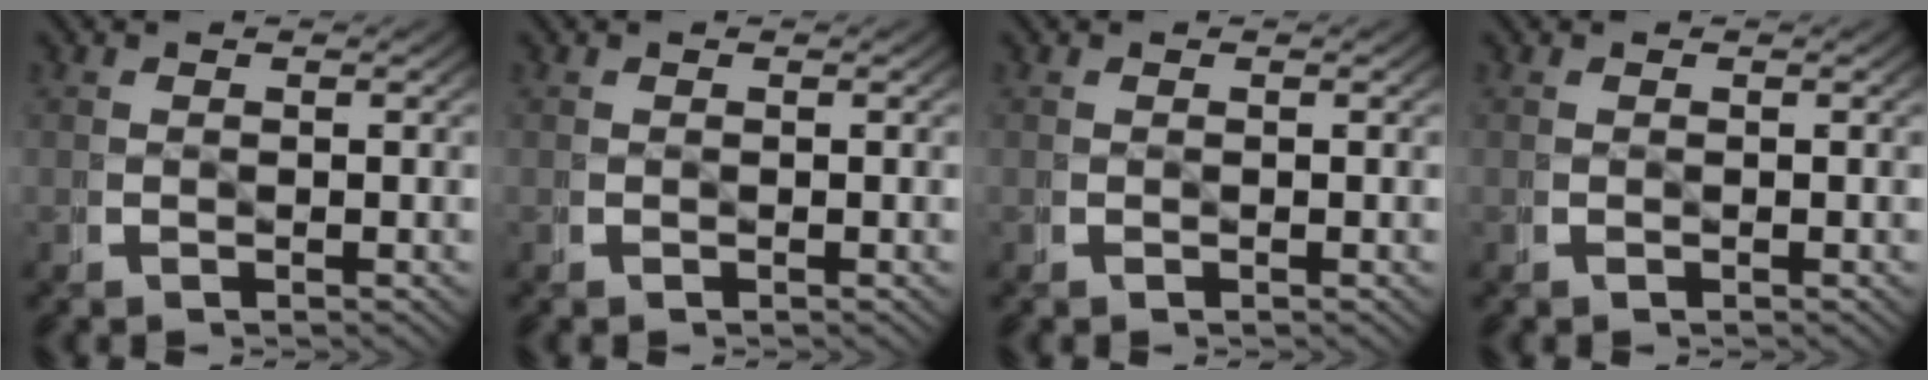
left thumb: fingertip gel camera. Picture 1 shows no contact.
{"total": 0.0}
{"total": 0.0}
{"total": 0.0}